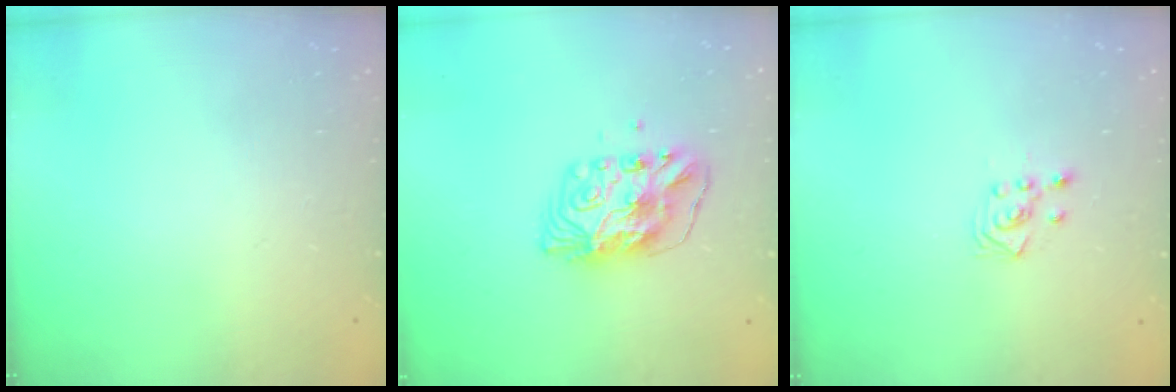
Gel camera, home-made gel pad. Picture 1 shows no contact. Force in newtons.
{"total": 10.3, "press": 10.3, "slide": 0.8}
{"total": 3.3, "press": 3.2, "slide": 1.0}